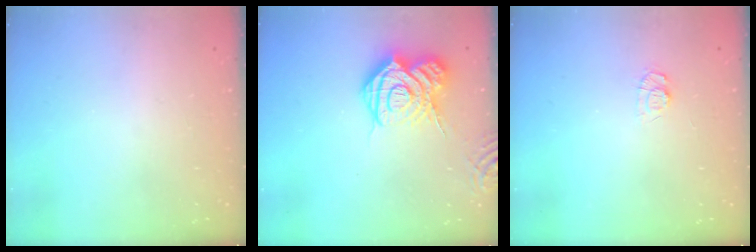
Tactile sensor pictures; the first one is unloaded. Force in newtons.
{"total": 16.2, "press": 16.1, "slide": 1.9}
{"total": 6.2, "press": 6.1, "slide": 0.7}